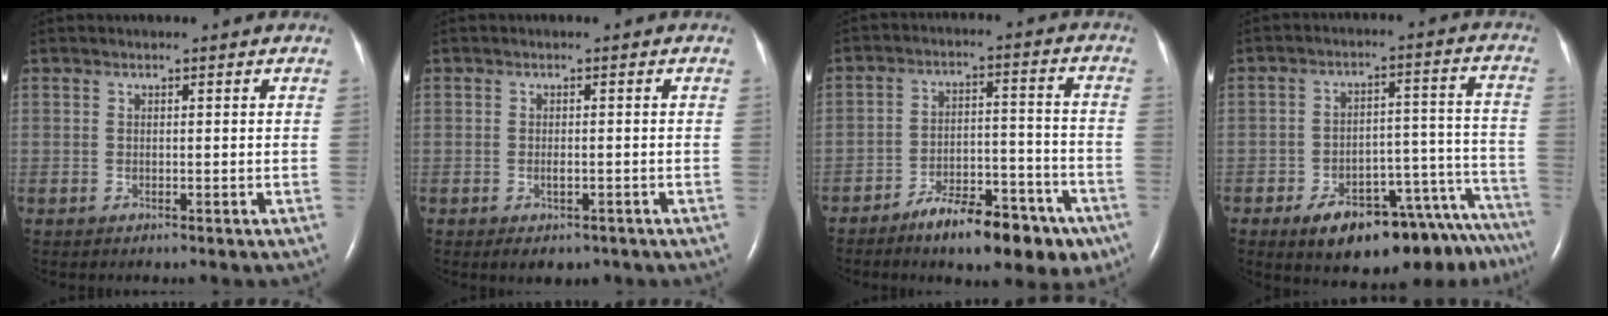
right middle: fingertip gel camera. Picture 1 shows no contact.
{"total": 2.9, "force": [-1.6, 1.3, 2.1], "torque": [-0.035, -0.003, -0.013]}
{"total": 12.8, "force": [-8.6, 4.7, 8.2], "torque": [-0.108, 0.021, -0.128]}
{"total": 19.2, "force": [-15.2, 6.2, 10.0], "torque": [-0.047, 0.049, -0.200]}